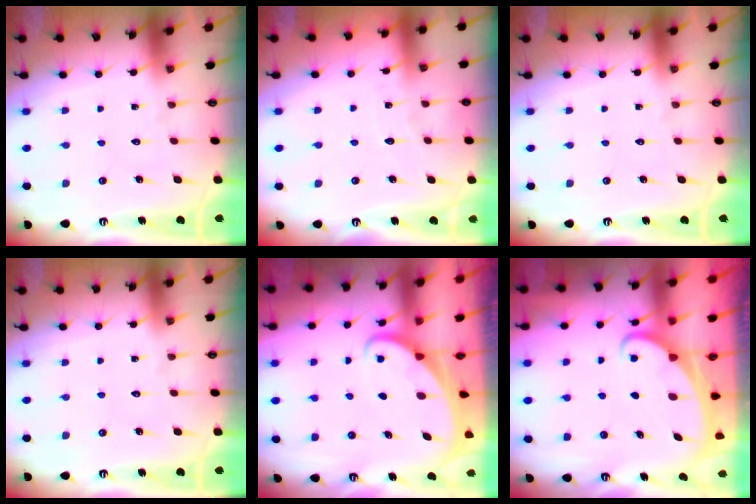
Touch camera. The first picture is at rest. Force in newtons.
{"total": 2.8, "press": 2.8, "slide": 0.1}
{"total": 0.0}
{"total": 0.0}
{"total": 2.7, "press": 2.7, "slide": 0.4}
{"total": 1.9, "press": 1.9, "slide": 0.3}